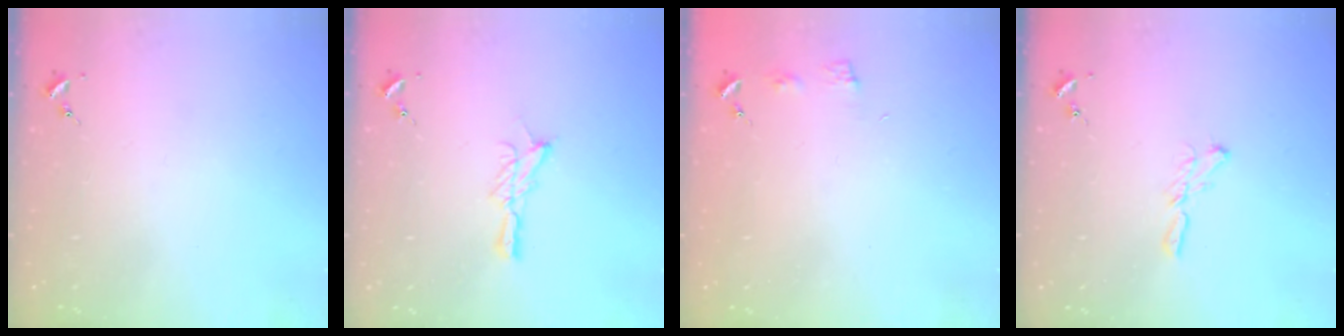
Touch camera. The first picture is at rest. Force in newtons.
{"total": 7.6, "press": 7.6, "slide": 0.1}
{"total": 3.9, "press": 3.9, "slide": 0.4}
{"total": 5.6, "press": 5.6, "slide": 0.2}